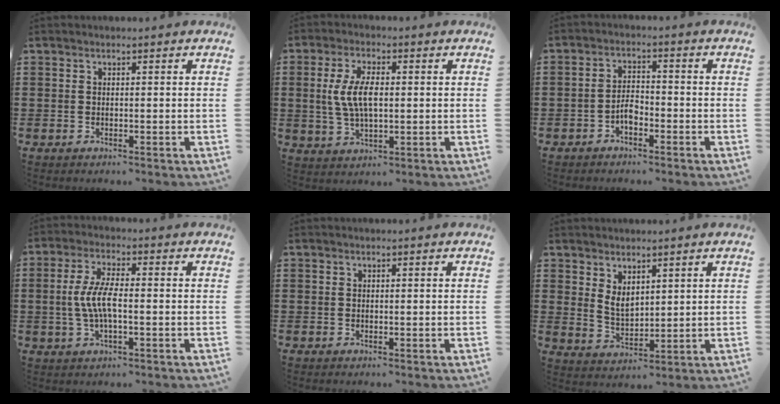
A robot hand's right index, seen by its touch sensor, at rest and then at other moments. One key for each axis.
{"total": 6.8, "fx": 0.5, "fy": 2.8, "fz": 6.1, "tx": -0.139, "ty": 0.003, "tz": 0.001}
{"total": 3.1, "fx": -1.7, "fy": 1.5, "fz": 2.1, "tx": -0.048, "ty": 0.002, "tz": -0.036}
{"total": 5.9, "fx": -0.7, "fy": 1.8, "fz": 5.5, "tx": -0.125, "ty": -0.004, "tz": -0.022}
{"total": 0.0}
{"total": 3.8, "fx": 2.5, "fy": 2.0, "fz": 2.0, "tx": -0.044, "ty": 0.000, "tz": 0.047}